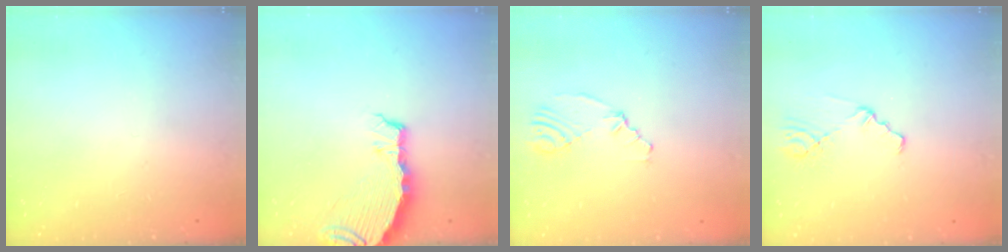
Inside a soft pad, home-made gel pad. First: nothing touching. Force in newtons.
{"total": 5.4, "press": 5.4, "slide": 0.5}
{"total": 4.5, "press": 2.4, "slide": 3.8}
{"total": 1.1, "press": 1.0, "slide": 0.2}